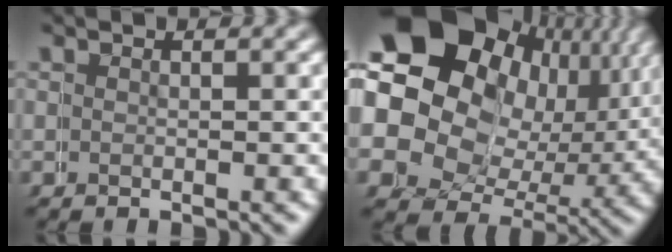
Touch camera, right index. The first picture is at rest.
{"total": 22.2, "force": [4.9, 18.6, 11.0], "torque": [-0.238, -0.017, 0.063]}